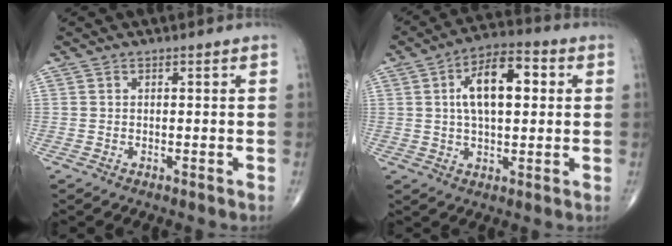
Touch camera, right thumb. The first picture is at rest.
{"total": 12.4, "force": [2.5, 6.1, 10.6], "torque": [-0.164, 0.015, 0.035]}